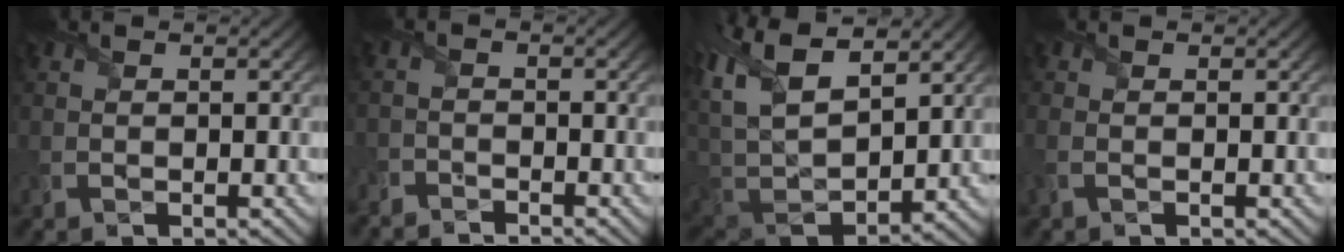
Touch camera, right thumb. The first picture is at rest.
{"total": 2.6, "force": [-2.6, 0.0, -0.2], "torque": [0.005, -0.006, -0.063]}
{"total": 14.8, "force": [6.2, 7.8, 11.0], "torque": [-0.270, 0.017, 0.114]}
{"total": 1.5, "force": [-0.3, 0.9, 1.2], "torque": [-0.032, -0.001, -0.005]}